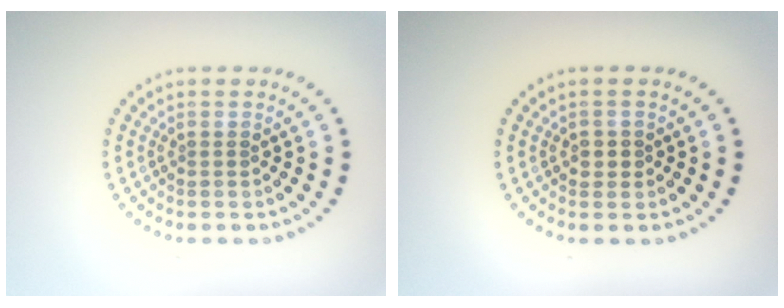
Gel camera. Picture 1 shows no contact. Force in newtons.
{"total": 1.2, "press": 1.1, "slide": 0.5}